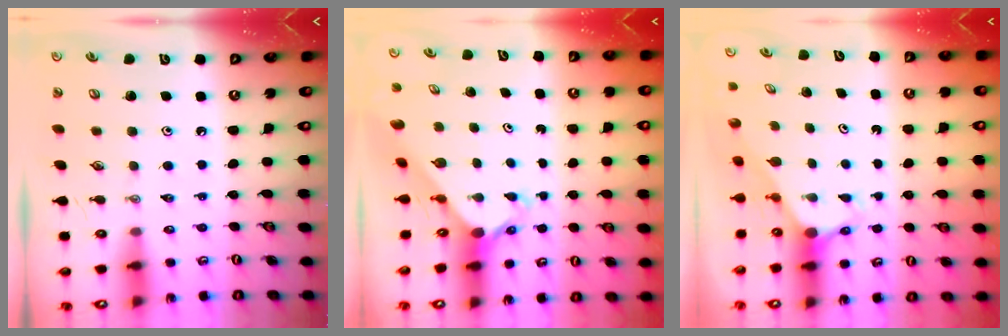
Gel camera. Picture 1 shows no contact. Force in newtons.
{"total": 2.3, "press": 2.3, "slide": 0.1}
{"total": 2.9, "press": 2.9, "slide": 0.0}